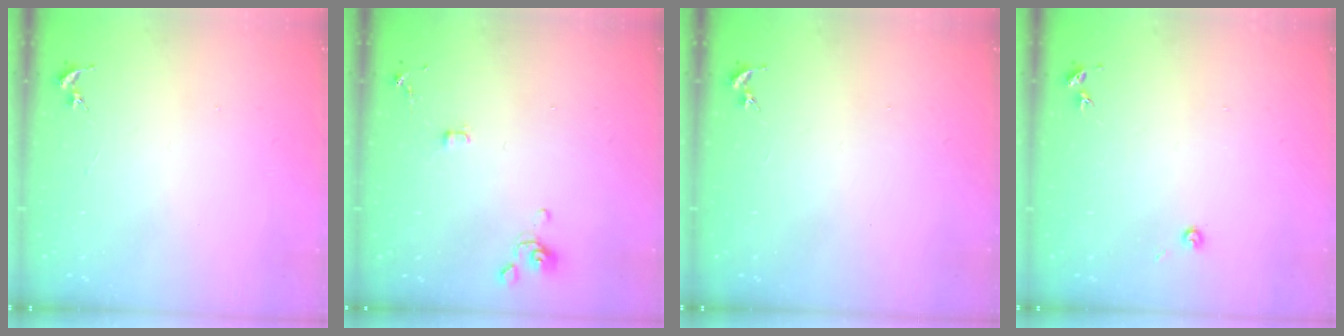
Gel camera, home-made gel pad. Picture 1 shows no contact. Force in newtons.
{"total": 4.6, "press": 4.6, "slide": 0.7}
{"total": 0.0}
{"total": 3.0, "press": 3.0, "slide": 0.3}